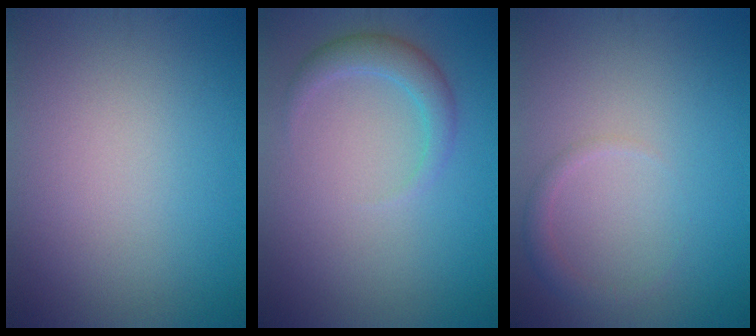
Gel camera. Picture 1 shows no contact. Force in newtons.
{"total": 2.4, "press": 2.4, "slide": 0.1}
{"total": 1.3, "press": 1.3, "slide": 0.1}